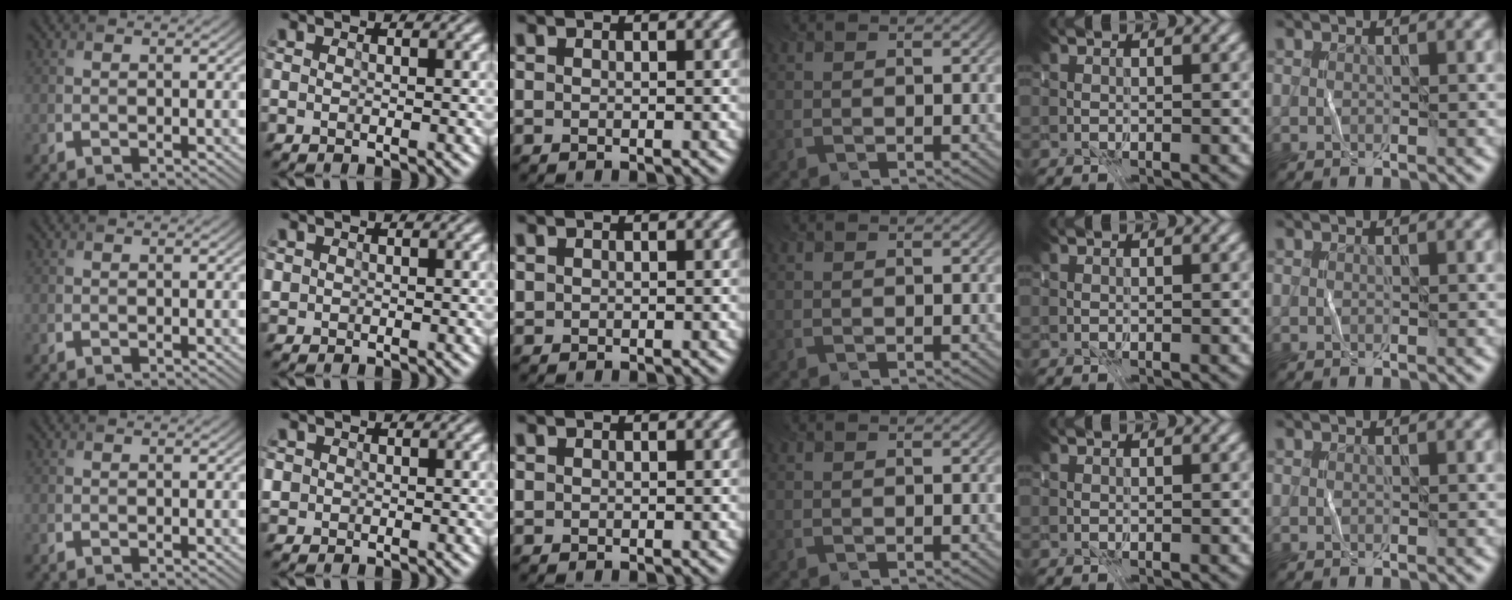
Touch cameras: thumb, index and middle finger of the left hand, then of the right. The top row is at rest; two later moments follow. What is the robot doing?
{"motion": "fold", "object": "receipt paper"}